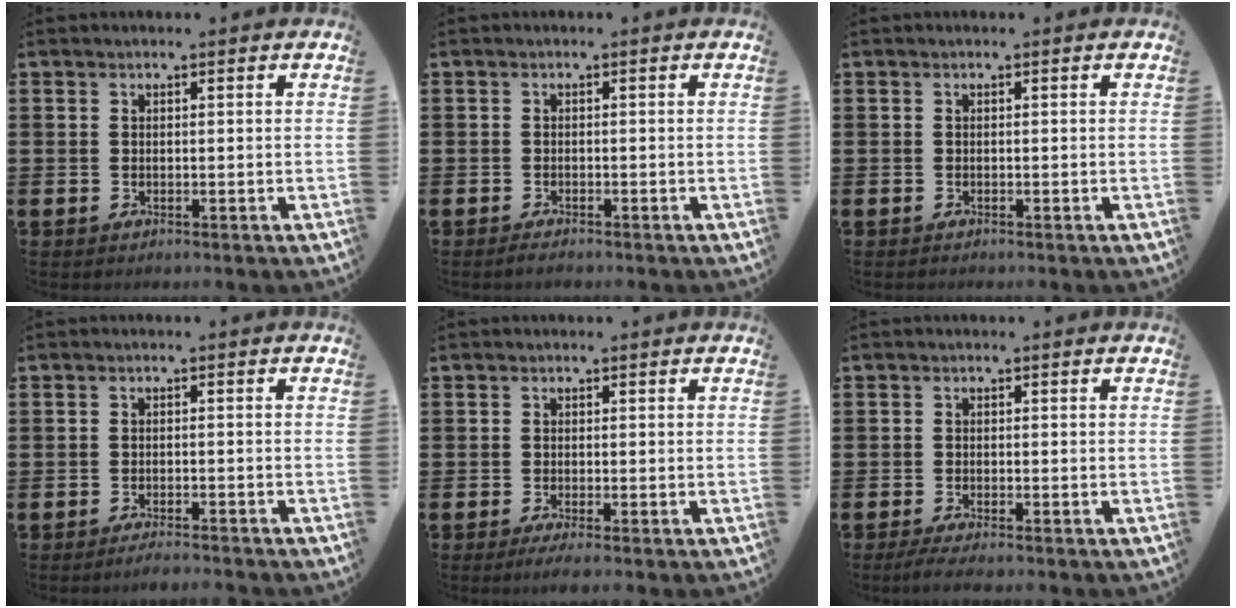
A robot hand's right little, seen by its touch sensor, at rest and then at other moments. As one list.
[{"total": 0.7, "force": [-0.6, 0.1, 0.4], "torque": [-0.009, -0.004, -0.011]}, {"total": 0.0}, {"total": 1.5, "force": [-1.4, -0.1, 0.5], "torque": [-0.008, 0.000, -0.027]}, {"total": 1.2, "force": [-0.6, 0.1, 1.0], "torque": [-0.016, -0.003, -0.011]}, {"total": 1.5, "force": [-1.0, 0.1, 1.1], "torque": [-0.017, -0.001, -0.018]}]